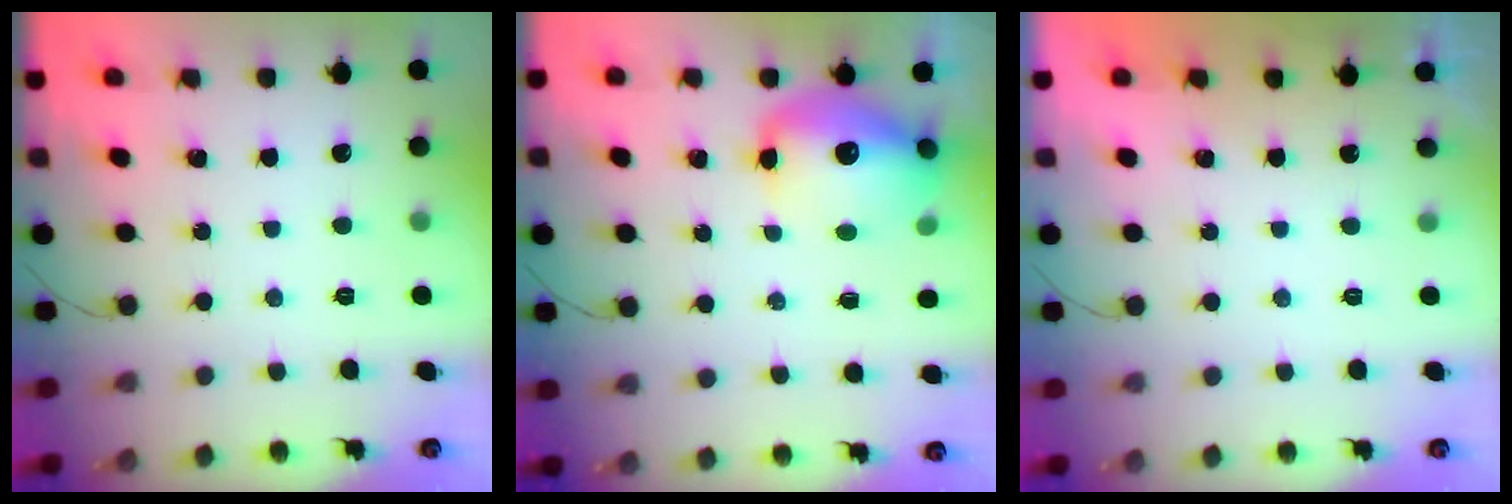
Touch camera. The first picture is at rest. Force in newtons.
{"total": 13.4, "press": 13.1, "slide": 2.9}
{"total": 0.0}